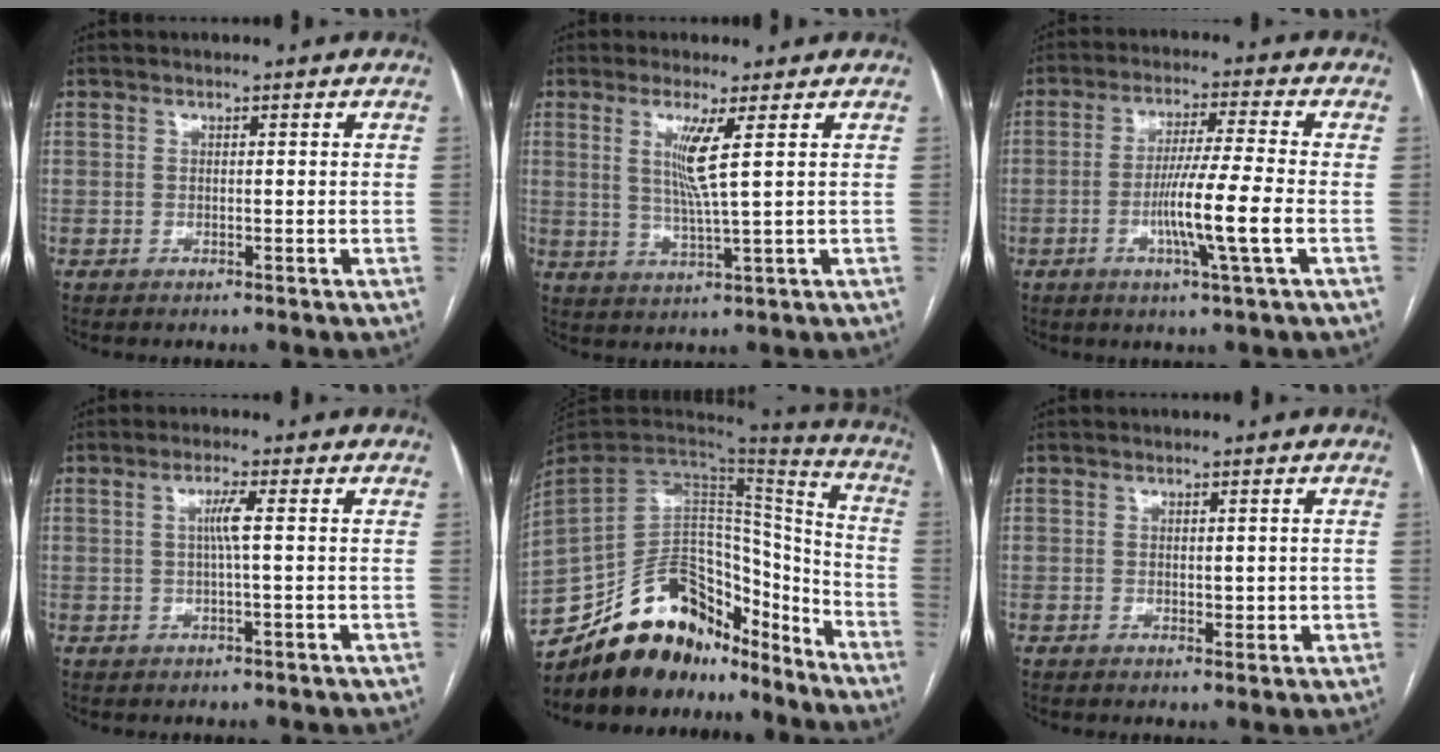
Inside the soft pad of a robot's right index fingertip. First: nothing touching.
{"total": 5.6, "force": [1.8, -1.0, 5.2], "torque": [-0.103, -0.011, 0.038]}
{"total": 9.3, "force": [-2.5, -1.0, 8.9], "torque": [-0.165, -0.011, -0.047]}
{"total": 2.7, "force": [0.3, -0.4, 2.7], "torque": [-0.051, 0.002, 0.004]}
{"total": 23.7, "force": [-18.9, 10.8, 9.5], "torque": [-0.212, 0.032, -0.303]}
{"total": 1.8, "force": [0.1, 1.0, 1.4], "torque": [-0.019, -0.002, 0.004]}